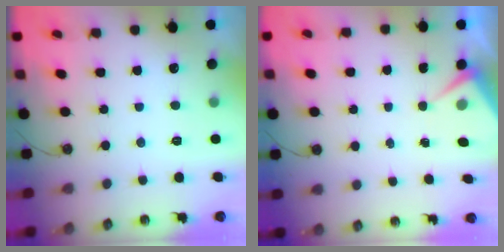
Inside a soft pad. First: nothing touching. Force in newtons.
{"total": 4.2, "press": 4.1, "slide": 0.5}